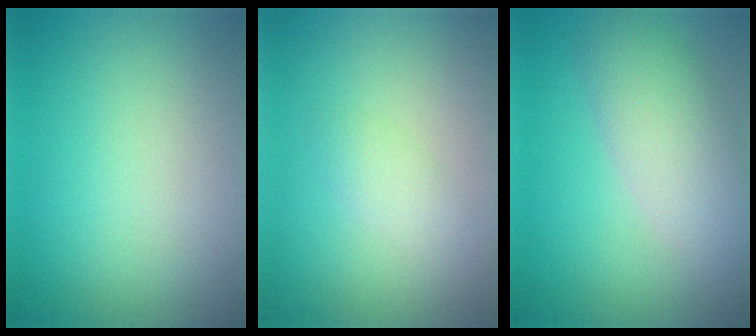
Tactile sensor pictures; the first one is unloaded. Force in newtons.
{"total": 1.3, "press": 1.3, "slide": 0.1}
{"total": 4.9, "press": 4.9, "slide": 0.4}